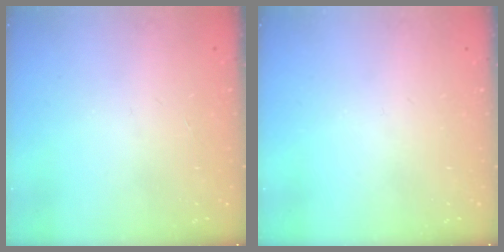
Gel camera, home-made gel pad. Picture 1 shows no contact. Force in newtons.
{"total": 0.0}